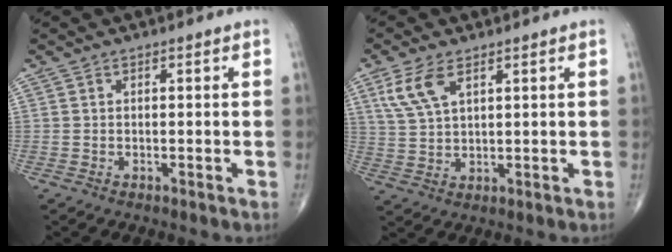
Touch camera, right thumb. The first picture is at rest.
{"total": 6.8, "force": [3.4, 3.1, 5.0], "torque": [-0.107, -0.005, 0.076]}